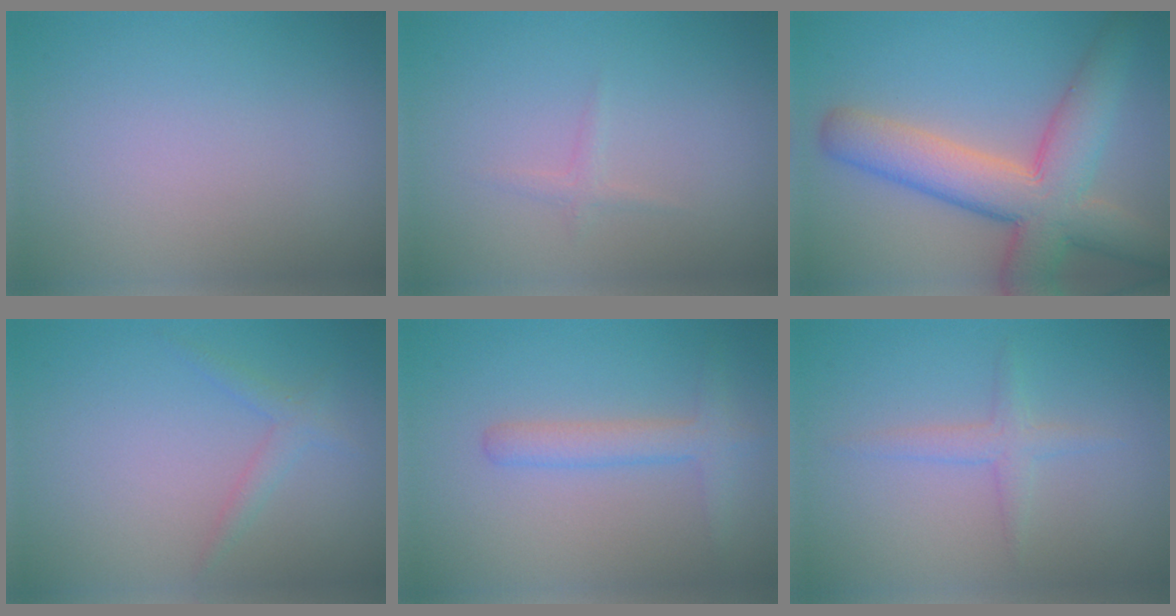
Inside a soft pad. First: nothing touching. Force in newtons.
{"total": 0.8, "press": 0.8, "slide": 0.0}
{"total": 9.2, "press": 9.1, "slide": 0.7}
{"total": 1.4, "press": 1.4, "slide": 0.1}
{"total": 2.5, "press": 2.5, "slide": 0.1}
{"total": 1.6, "press": 1.6, "slide": 0.1}